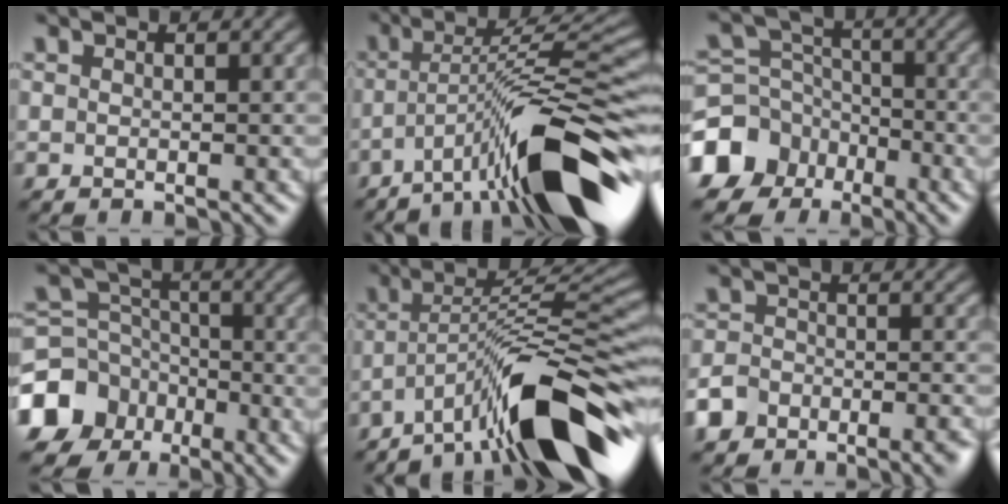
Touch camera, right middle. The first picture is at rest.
{"total": 12.4, "force": [-6.0, 2.7, 10.5], "torque": [-0.165, 0.008, -0.102]}
{"total": 9.0, "force": [-5.3, 6.9, 2.1], "torque": [-0.042, -0.009, -0.117]}
{"total": 10.1, "force": [-5.9, 7.9, 2.3], "torque": [-0.052, -0.018, -0.126]}
{"total": 12.7, "force": [-7.2, 2.7, 10.0], "torque": [-0.149, 0.017, -0.123]}
{"total": 5.8, "force": [-4.4, 3.1, 2.1], "torque": [-0.032, -0.008, -0.079]}